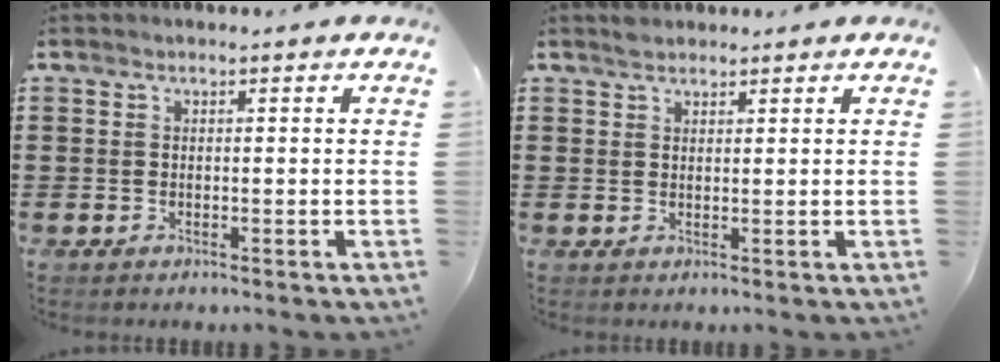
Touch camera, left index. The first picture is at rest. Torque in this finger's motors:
{"motor_torque": [0.16, 0.05, -0.01, -0.03]}